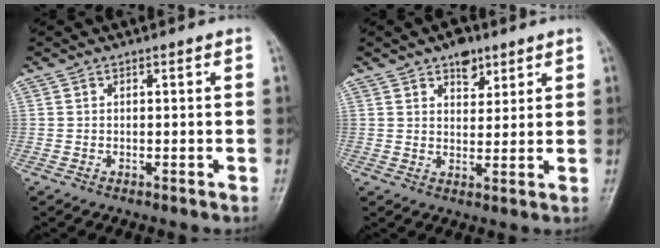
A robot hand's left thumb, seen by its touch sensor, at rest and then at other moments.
{"total": 5.3, "force": [3.4, 3.2, 2.6], "torque": [-0.012, -0.017, 0.050]}